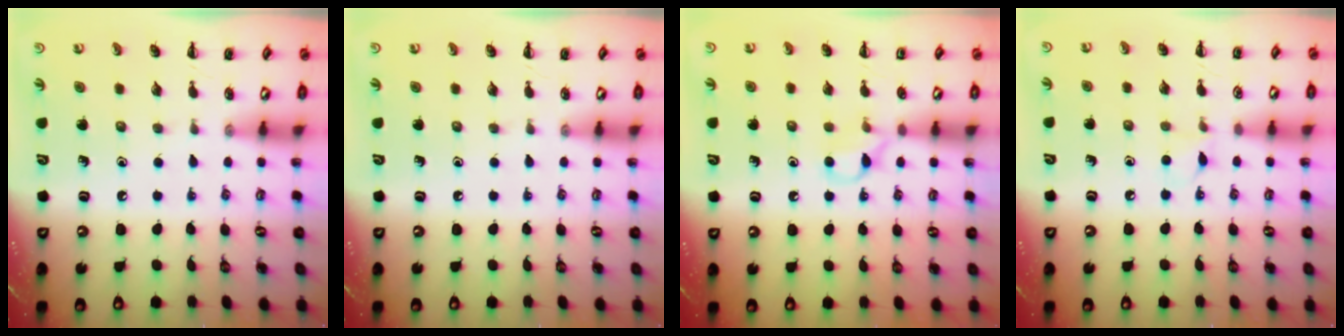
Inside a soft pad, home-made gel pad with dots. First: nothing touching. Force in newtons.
{"total": 0.0}
{"total": 5.6, "press": 5.3, "slide": 1.9}
{"total": 3.8, "press": 3.6, "slide": 1.3}